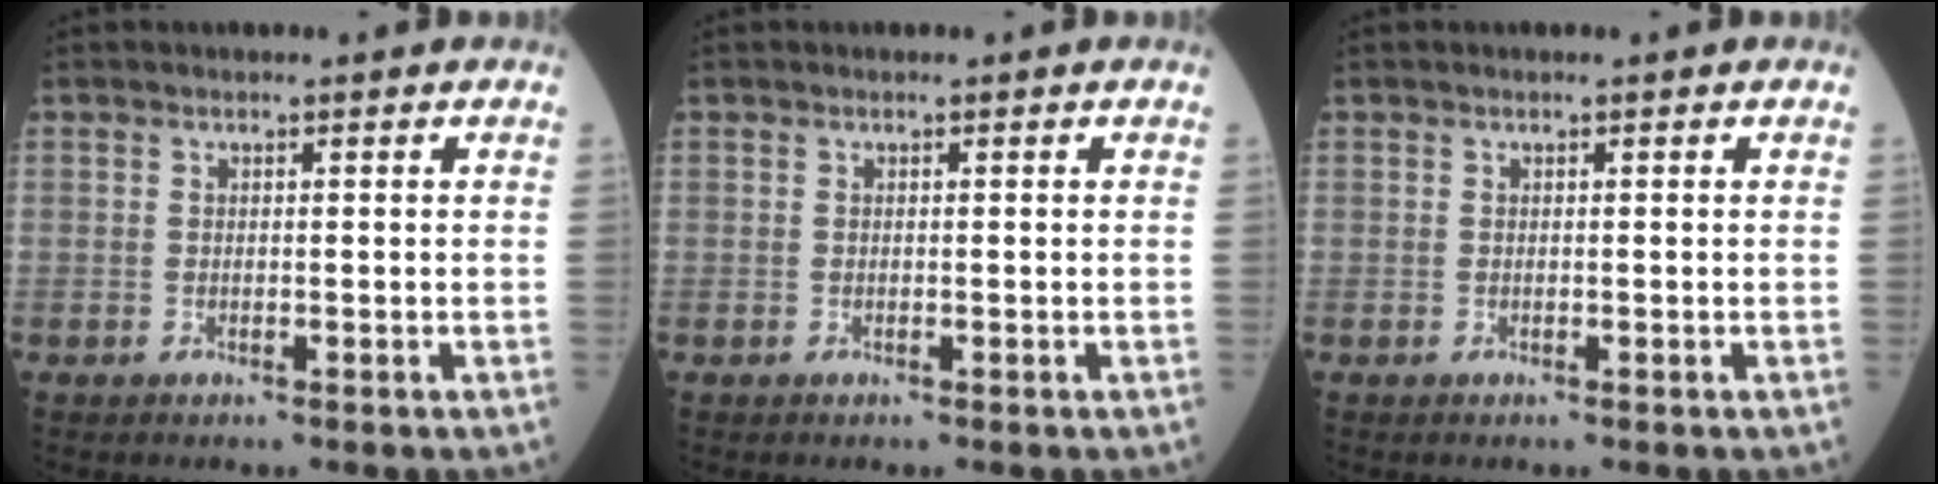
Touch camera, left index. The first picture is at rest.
{"total": 0.0}
{"total": 0.0}